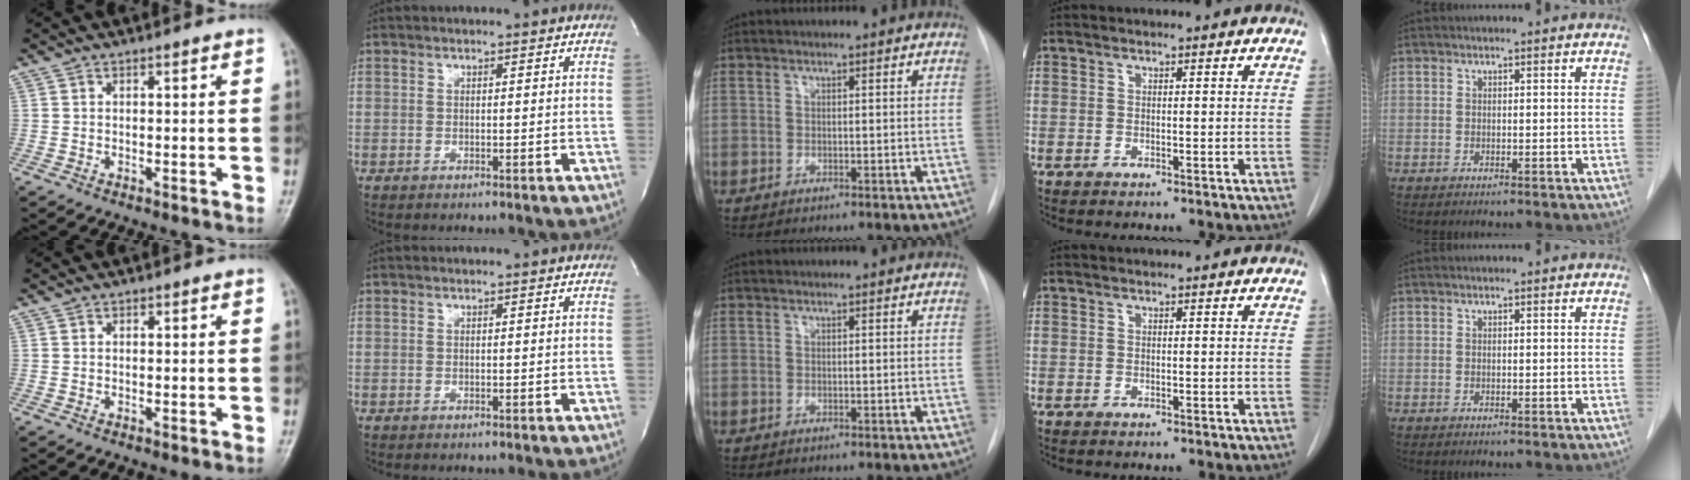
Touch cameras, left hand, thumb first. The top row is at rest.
{}